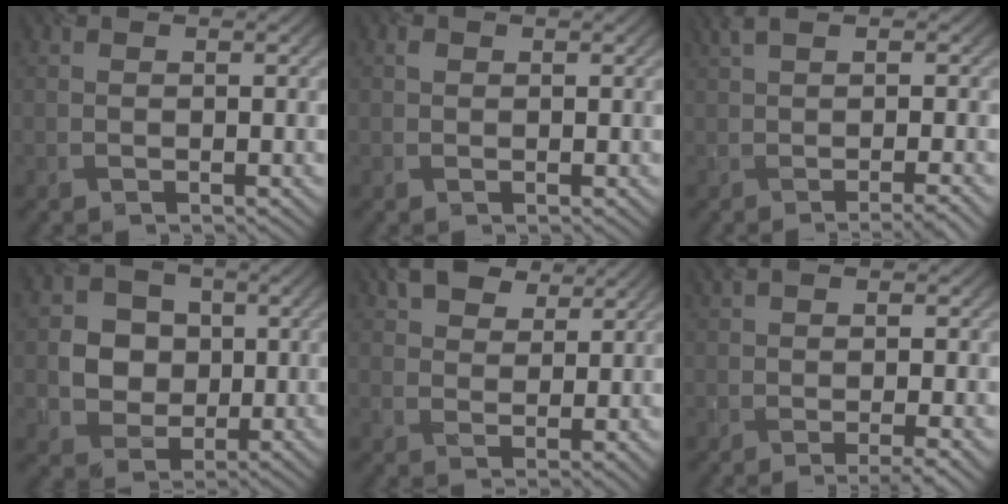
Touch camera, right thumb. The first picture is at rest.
{"total": 0.7, "force": [0.2, 0.7, 0.0], "torque": [0.000, -0.001, 0.003]}
{"total": 4.4, "force": [-0.3, 1.0, 4.3], "torque": [-0.059, 0.009, -0.006]}
{"total": 5.3, "force": [0.4, 5.2, 1.1], "torque": [-0.039, 0.005, -0.003]}
{"total": 5.7, "force": [4.1, 3.1, 2.3], "torque": [-0.049, 0.007, 0.078]}
{"total": 4.0, "force": [-0.5, 0.9, 3.9], "torque": [-0.055, 0.007, -0.008]}